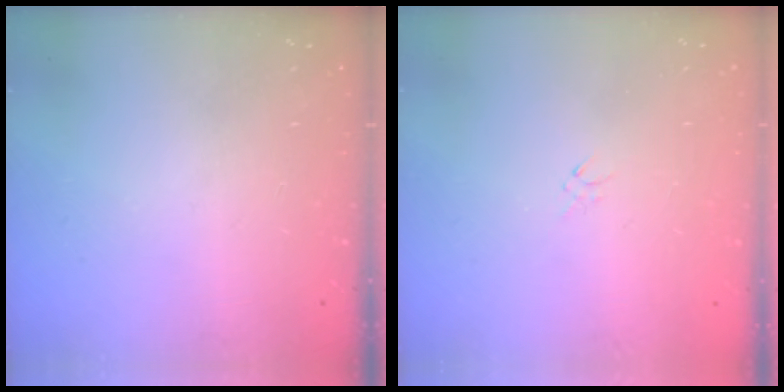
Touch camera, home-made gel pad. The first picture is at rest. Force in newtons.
{"total": 0.9, "press": 0.8, "slide": 0.4}